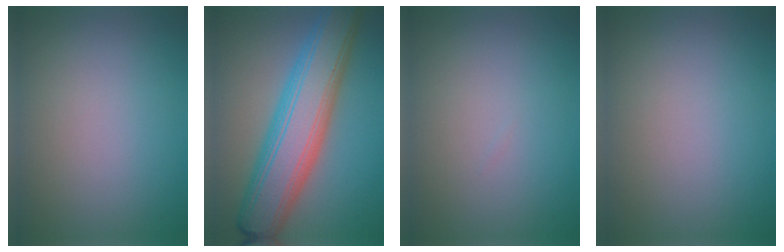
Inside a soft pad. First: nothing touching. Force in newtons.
{"total": 9.9, "press": 9.9, "slide": 0.3}
{"total": 0.0}
{"total": 0.0}